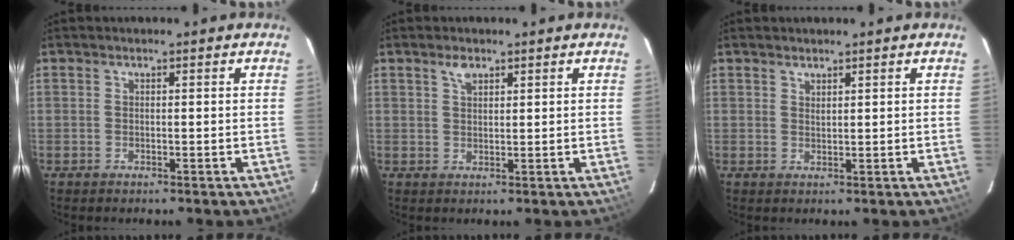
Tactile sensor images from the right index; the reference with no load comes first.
{"total": 2.2, "force": [1.4, 1.1, 1.2], "torque": [-0.021, 0.006, 0.027]}
{"total": 1.1, "force": [1.0, 0.3, 0.3], "torque": [-0.005, 0.001, 0.019]}